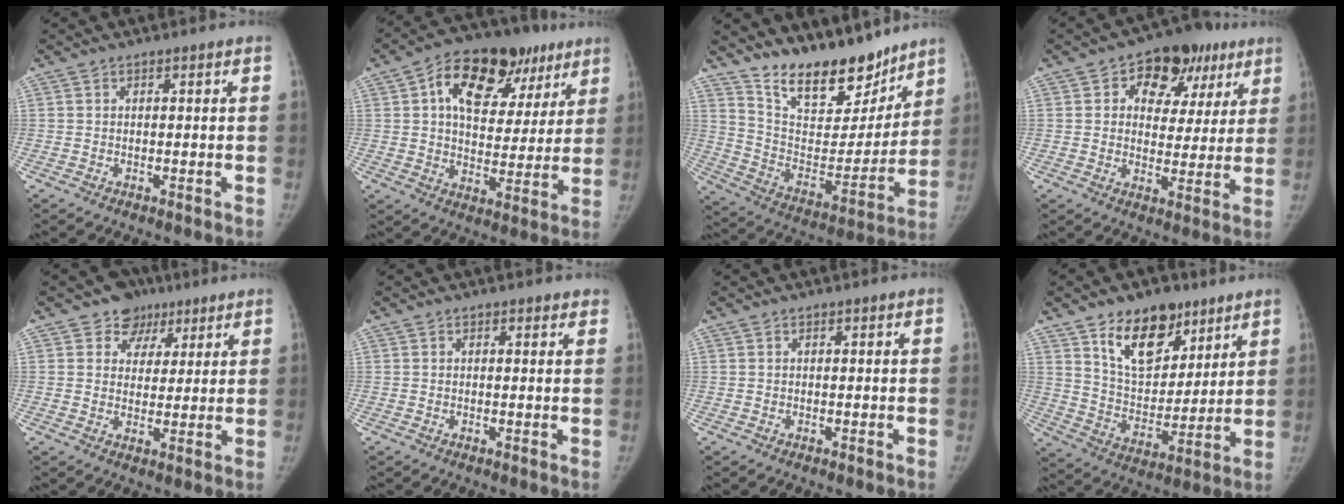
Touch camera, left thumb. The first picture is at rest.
{"total": 21.0, "force": [9.7, 12.6, 13.7], "torque": [-0.160, 0.012, 0.145]}
{"total": 20.5, "force": [16.5, 8.2, 9.0], "torque": [-0.099, -0.102, 0.279]}
{"total": 13.8, "force": [6.4, 9.6, 7.6], "torque": [-0.039, 0.001, 0.087]}
{"total": 6.5, "force": [3.9, 5.2, 0.5], "torque": [0.027, -0.016, 0.058]}
{"total": 1.3, "force": [1.0, 0.6, 0.4], "torque": [0.008, -0.003, 0.008]}
{"total": 0.0}
{"total": 15.7, "force": [9.6, 9.0, 8.5], "torque": [-0.092, -0.059, 0.169]}